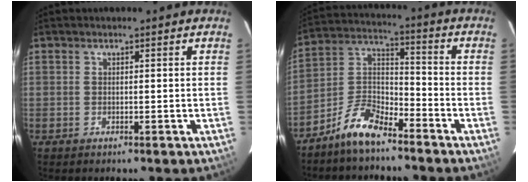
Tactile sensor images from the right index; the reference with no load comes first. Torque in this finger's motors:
{"motor_torque": [0.61, -0.68, 0.31, 0.08]}